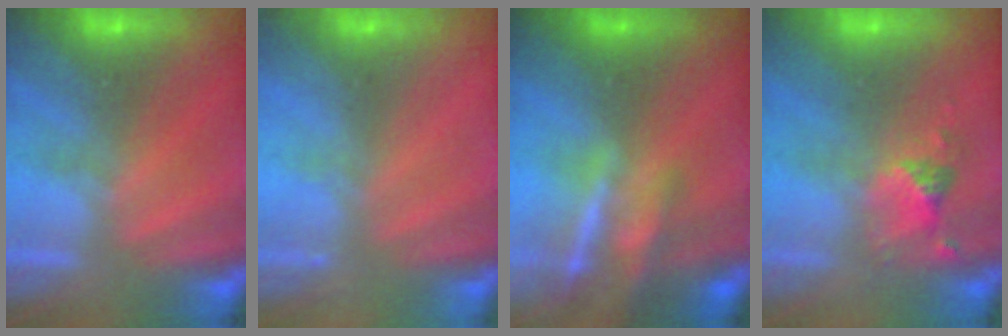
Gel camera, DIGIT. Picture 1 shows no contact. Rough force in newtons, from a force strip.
{"total": 2.2}
{"total": 4.9}
{"total": 2.5}